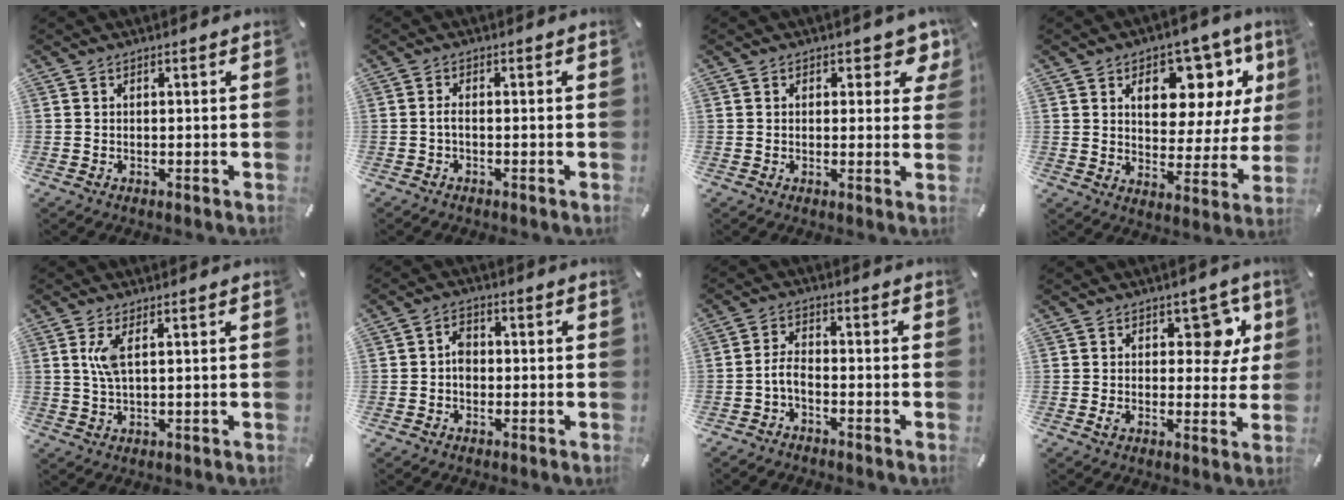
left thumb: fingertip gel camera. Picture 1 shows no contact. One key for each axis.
{"total": 1.5, "fx": -0.7, "fy": 0.6, "fz": 1.2, "tx": -0.031, "ty": 0.000, "tz": -0.017}
{"total": 4.5, "fx": 2.5, "fy": 2.9, "fz": 2.4, "tx": -0.017, "ty": -0.007, "tz": 0.036}
{"total": 13.3, "fx": 7.0, "fy": 8.8, "fz": 7.1, "tx": -0.091, "ty": -0.049, "tz": 0.121}
{"total": 4.8, "fx": 1.5, "fy": 1.4, "fz": 4.3, "tx": -0.098, "ty": 0.001, "tz": 0.022}
{"total": 3.2, "fx": -0.5, "fy": 2.6, "fz": 1.9, "tx": -0.029, "ty": 0.006, "tz": -0.011}
{"total": 3.9, "fx": -2.2, "fy": 2.0, "fz": 2.5, "tx": -0.065, "ty": 0.007, "tz": -0.046}
{"total": 9.1, "fx": 3.2, "fy": 5.9, "fz": 6.2, "tx": -0.065, "ty": -0.013, "tz": 0.051}